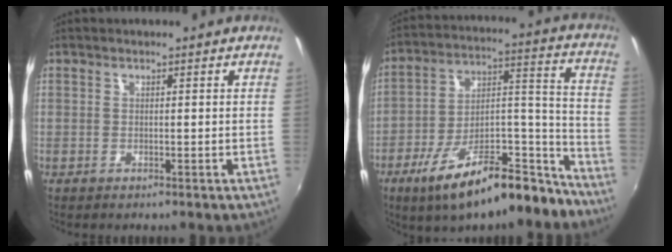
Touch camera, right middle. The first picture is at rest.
{"total": 22.4, "force": [-16.4, 6.9, 13.6], "torque": [-0.209, 0.019, -0.250]}